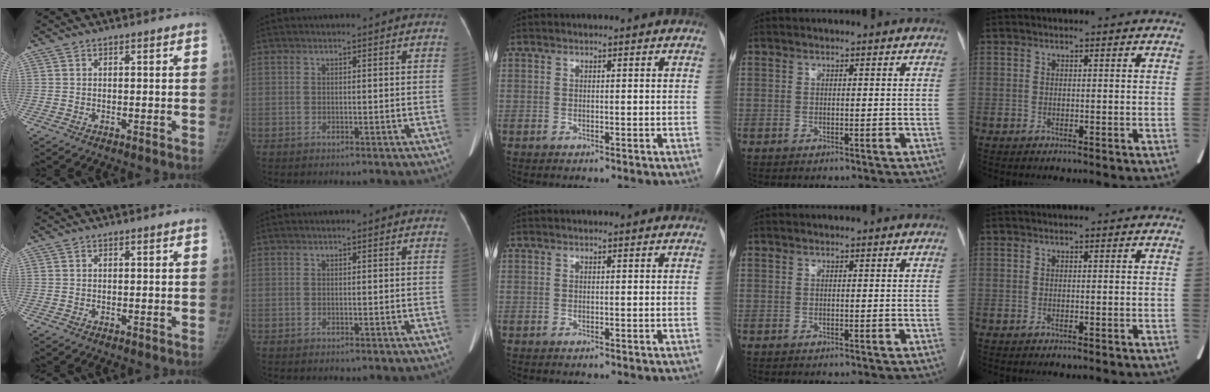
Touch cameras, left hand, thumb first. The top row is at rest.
{}